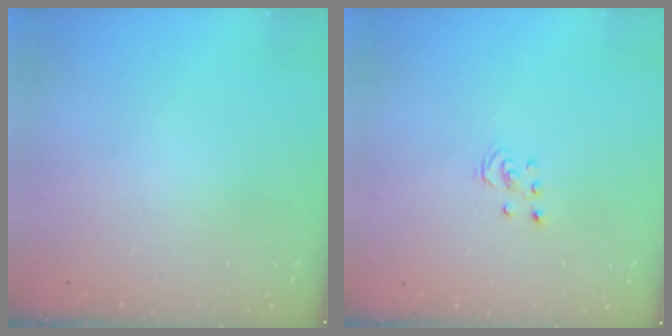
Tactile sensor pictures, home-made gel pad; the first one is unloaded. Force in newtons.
{"total": 2.5, "press": 2.5, "slide": 0.2}